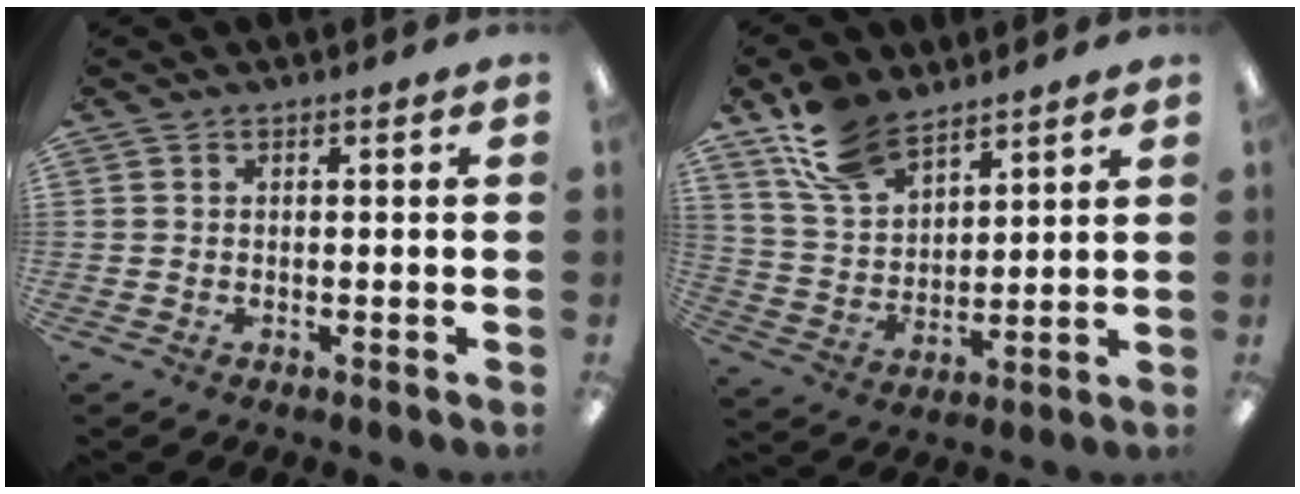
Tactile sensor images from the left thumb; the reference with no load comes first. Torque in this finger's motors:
{"motor_torque": [0.47, -0.10, 1.07, -0.92, 0.06]}